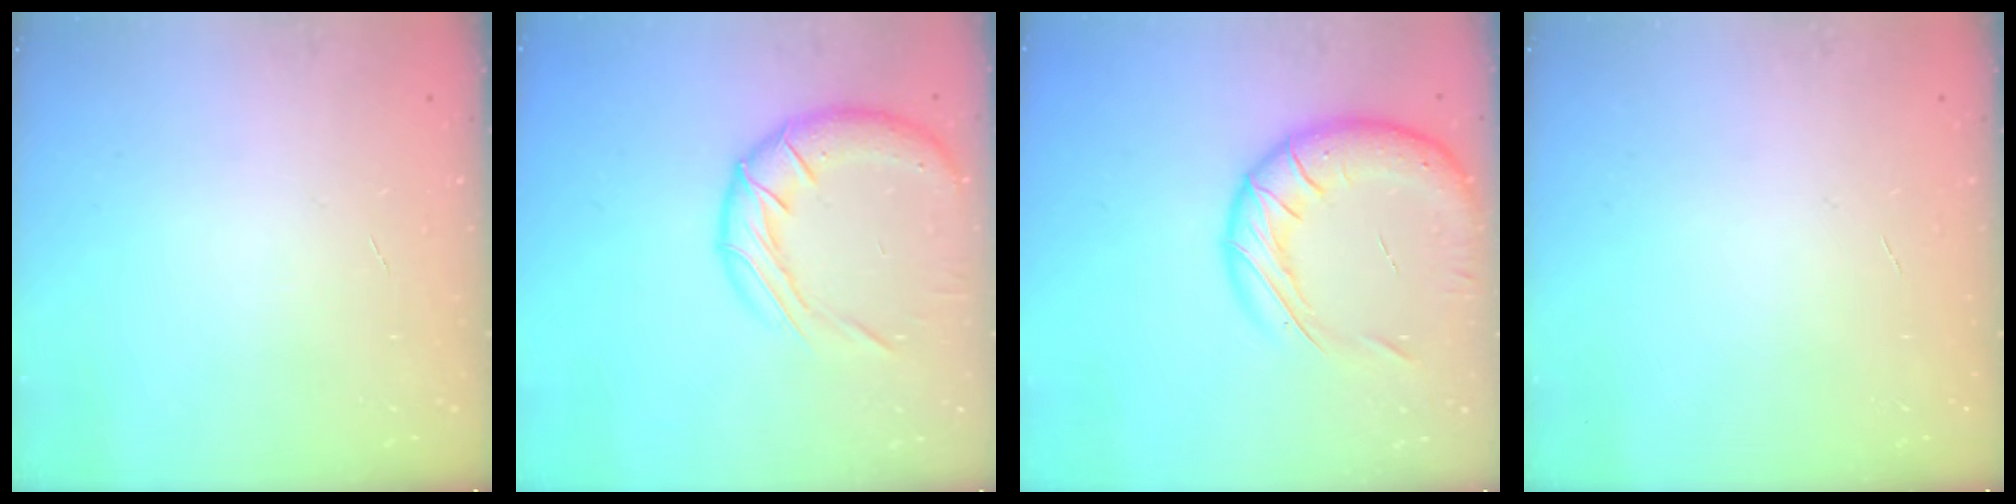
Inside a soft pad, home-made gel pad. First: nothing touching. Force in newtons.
{"total": 15.7, "press": 15.5, "slide": 2.4}
{"total": 19.8, "press": 19.6, "slide": 3.1}
{"total": 0.0}